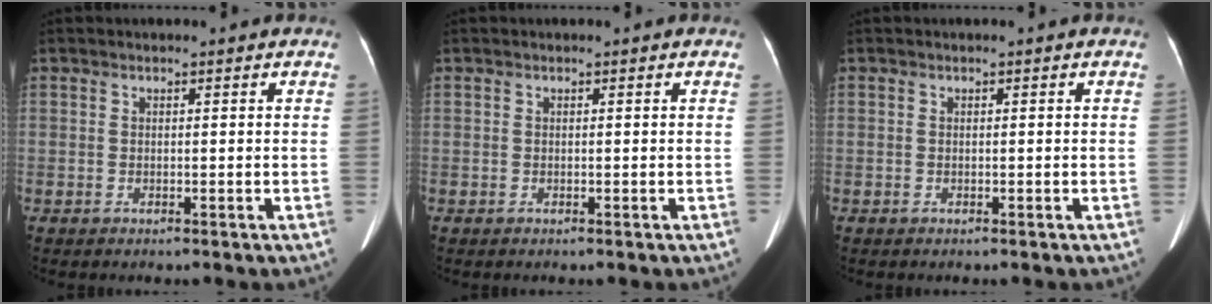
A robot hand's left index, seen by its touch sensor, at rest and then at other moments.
{"total": 0.0}
{"total": 0.0}